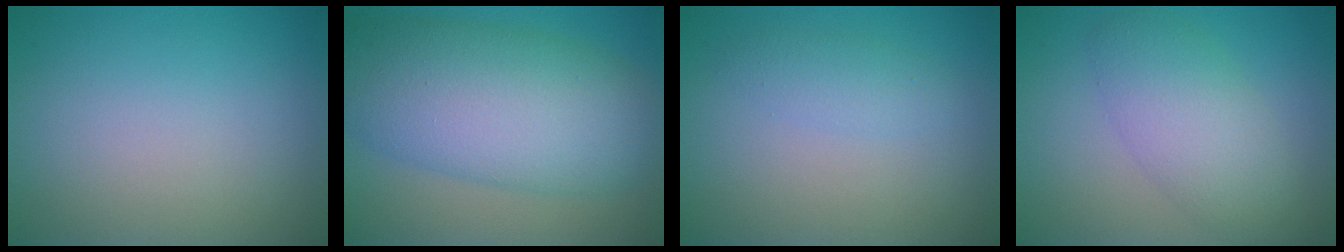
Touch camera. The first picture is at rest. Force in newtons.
{"total": 11.0, "press": 11.0, "slide": 0.1}
{"total": 1.6, "press": 1.6, "slide": 0.0}
{"total": 5.0, "press": 5.0, "slide": 0.4}